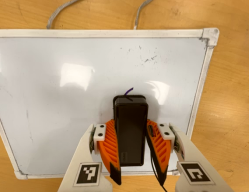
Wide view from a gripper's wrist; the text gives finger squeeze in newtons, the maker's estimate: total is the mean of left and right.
{"total": 10.3, "left": 10.5, "right": 10.1}